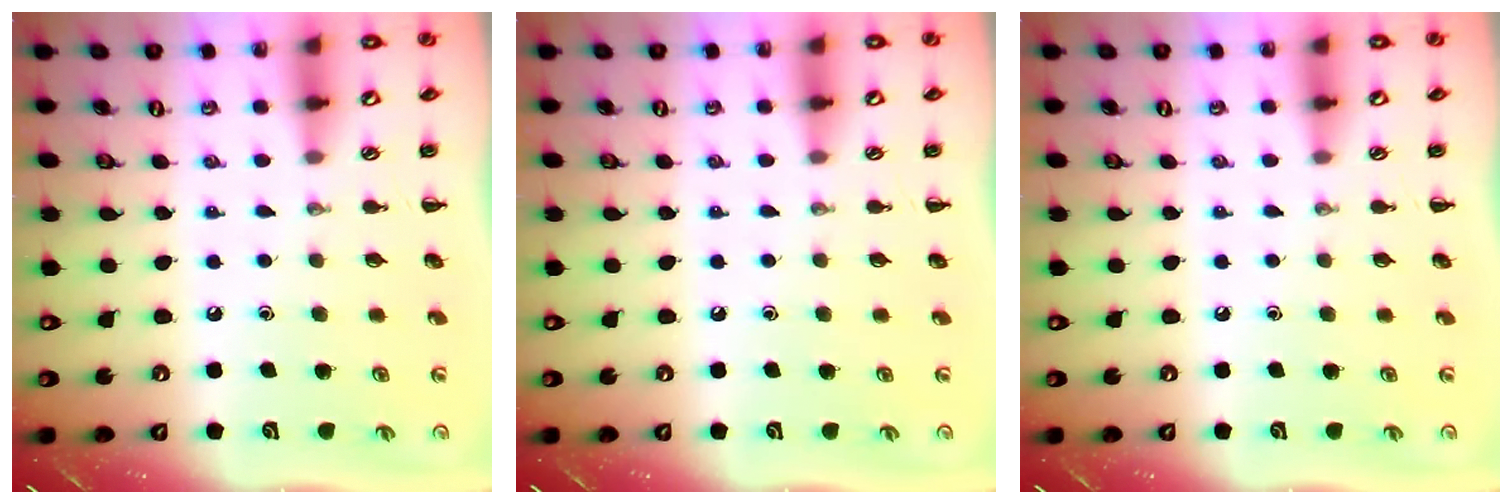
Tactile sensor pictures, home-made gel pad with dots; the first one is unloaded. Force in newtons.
{"total": 0.0}
{"total": 0.0}